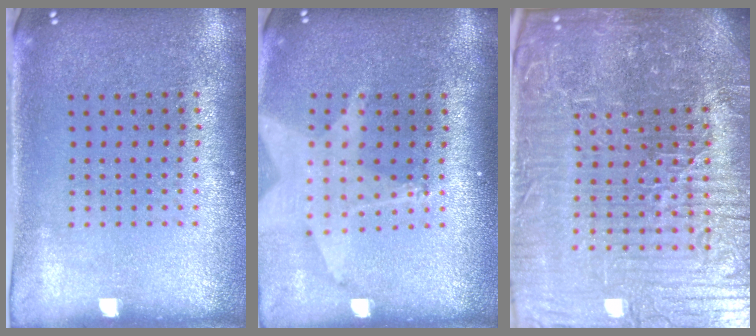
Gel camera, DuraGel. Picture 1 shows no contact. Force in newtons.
{"total": 1.9, "press": 1.5, "slide": 1.2}
{"total": 7.7, "press": 6.9, "slide": 3.4}